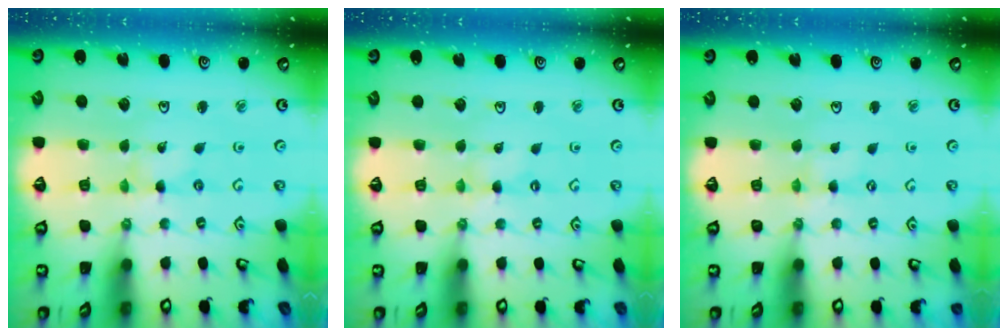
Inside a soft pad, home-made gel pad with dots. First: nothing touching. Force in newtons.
{"total": 0.0}
{"total": 1.2, "press": 1.2, "slide": 0.3}